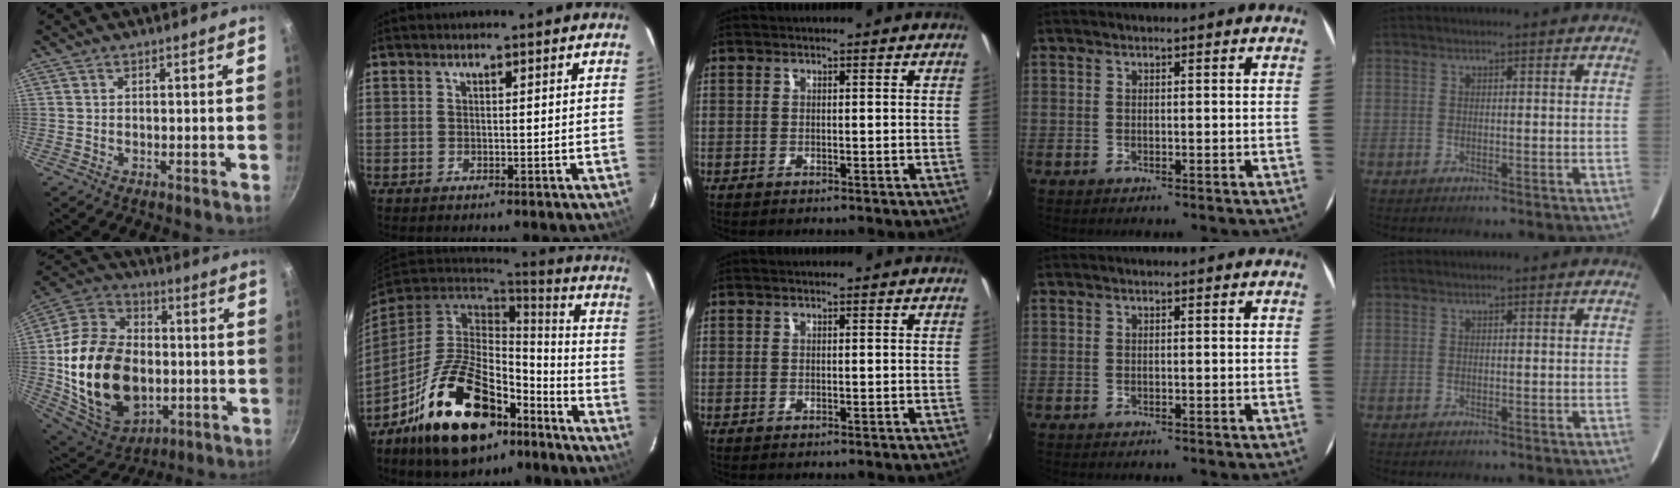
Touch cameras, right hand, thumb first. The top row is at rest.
{"thumb": {"total": 26.2, "force": [-2.9, 18.0, 18.7], "torque": [-0.327, 0.018, -0.041]}, "index": {"total": 23.5, "force": [-13.1, 12.3, 15.1], "torque": [-0.294, 0.007, -0.202]}}